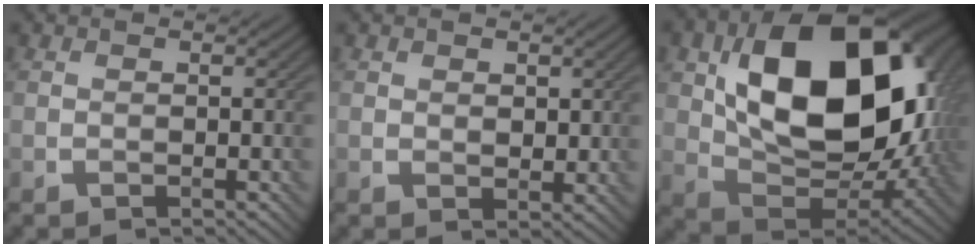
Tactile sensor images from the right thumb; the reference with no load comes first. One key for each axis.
{"total": 1.8, "fx": 0.9, "fy": 1.4, "fz": 0.8, "tx": -0.018, "ty": -0.007, "tz": 0.017}
{"total": 18.3, "fx": 4.2, "fy": 11.9, "fz": 13.3, "tx": -0.224, "ty": -0.012, "tz": 0.087}